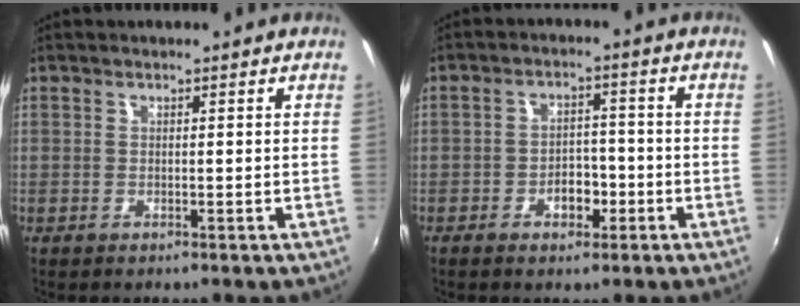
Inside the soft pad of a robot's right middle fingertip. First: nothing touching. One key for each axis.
{"total": 4.5, "fx": -2.2, "fy": 3.0, "fz": 2.5, "tx": -0.044, "ty": 0.006, "tz": -0.030}